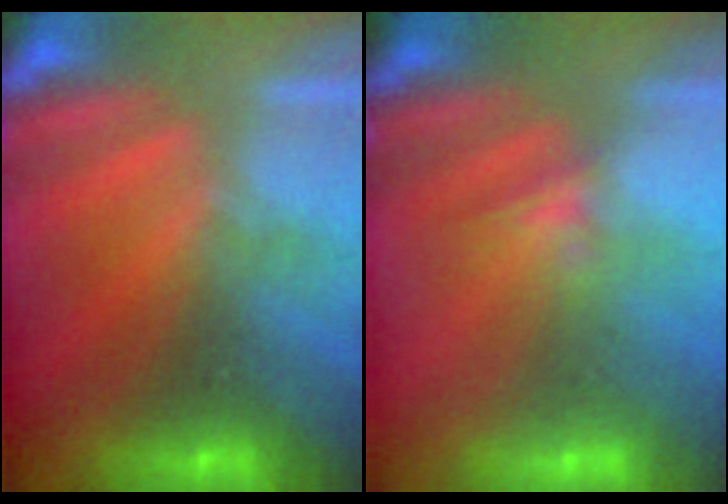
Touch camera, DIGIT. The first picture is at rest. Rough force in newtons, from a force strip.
{"total": 1.8}